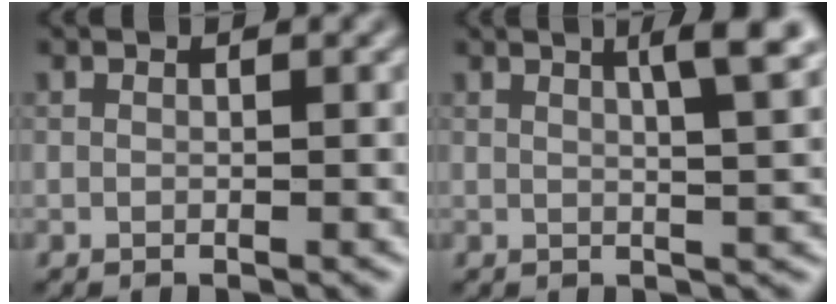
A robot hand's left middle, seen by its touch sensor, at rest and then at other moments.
{"total": 4.8, "force": [2.2, 1.0, 4.1], "torque": [-0.045, 0.010, 0.024]}